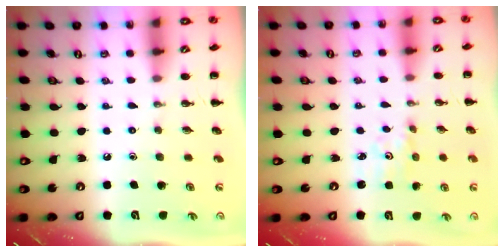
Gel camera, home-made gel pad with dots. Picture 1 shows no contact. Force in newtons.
{"total": 1.9, "press": 1.9, "slide": 0.5}